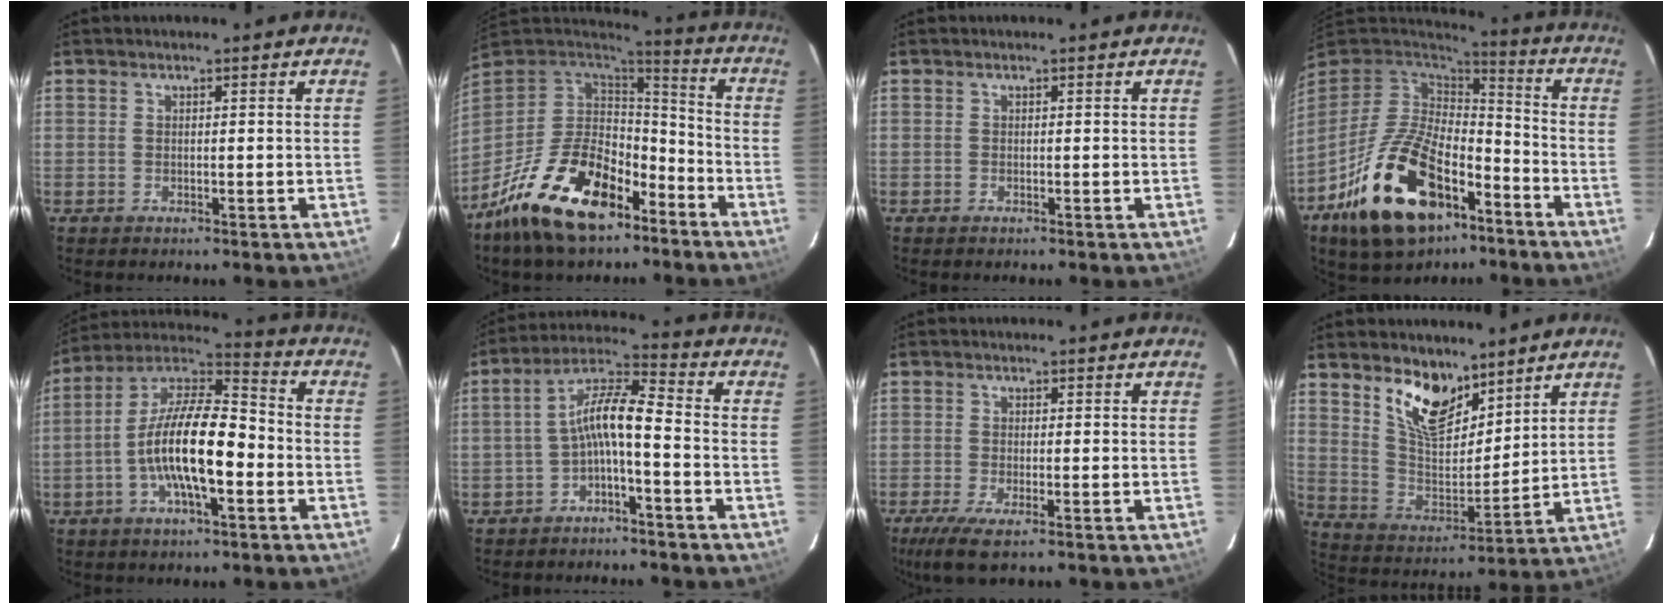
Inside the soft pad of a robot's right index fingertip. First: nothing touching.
{"total": 21.4, "force": [-12.8, 10.7, 13.4], "torque": [-0.264, -0.008, -0.210]}
{"total": 0.0}
{"total": 23.1, "force": [-12.1, 12.2, 15.3], "torque": [-0.309, -0.012, -0.197]}
{"total": 16.0, "force": [-4.1, 5.2, 14.5], "torque": [-0.274, 0.001, -0.083]}
{"total": 7.6, "force": [-2.9, 1.5, 6.9], "torque": [-0.157, 0.021, -0.054]}
{"total": 6.1, "force": [-3.7, 1.3, 4.7], "torque": [-0.112, -0.023, -0.068]}
{"total": 12.6, "force": [8.8, 5.8, 6.8], "torque": [-0.128, -0.005, 0.170]}